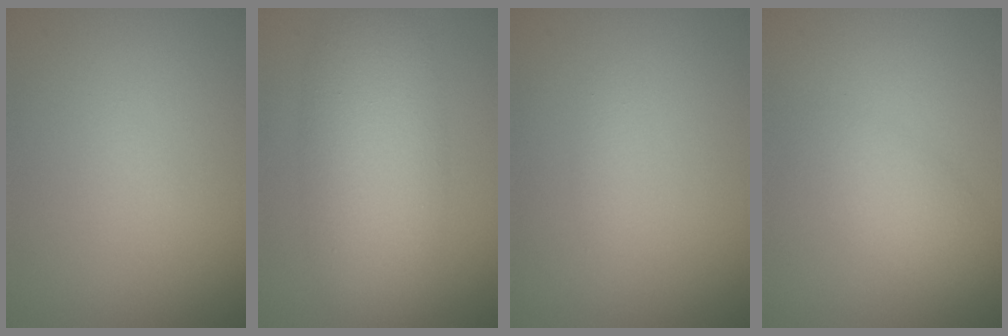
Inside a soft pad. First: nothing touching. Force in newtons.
{"total": 7.2, "press": 7.2, "slide": 0.2}
{"total": 0.9, "press": 0.9, "slide": 0.0}
{"total": 2.4, "press": 2.4, "slide": 0.1}